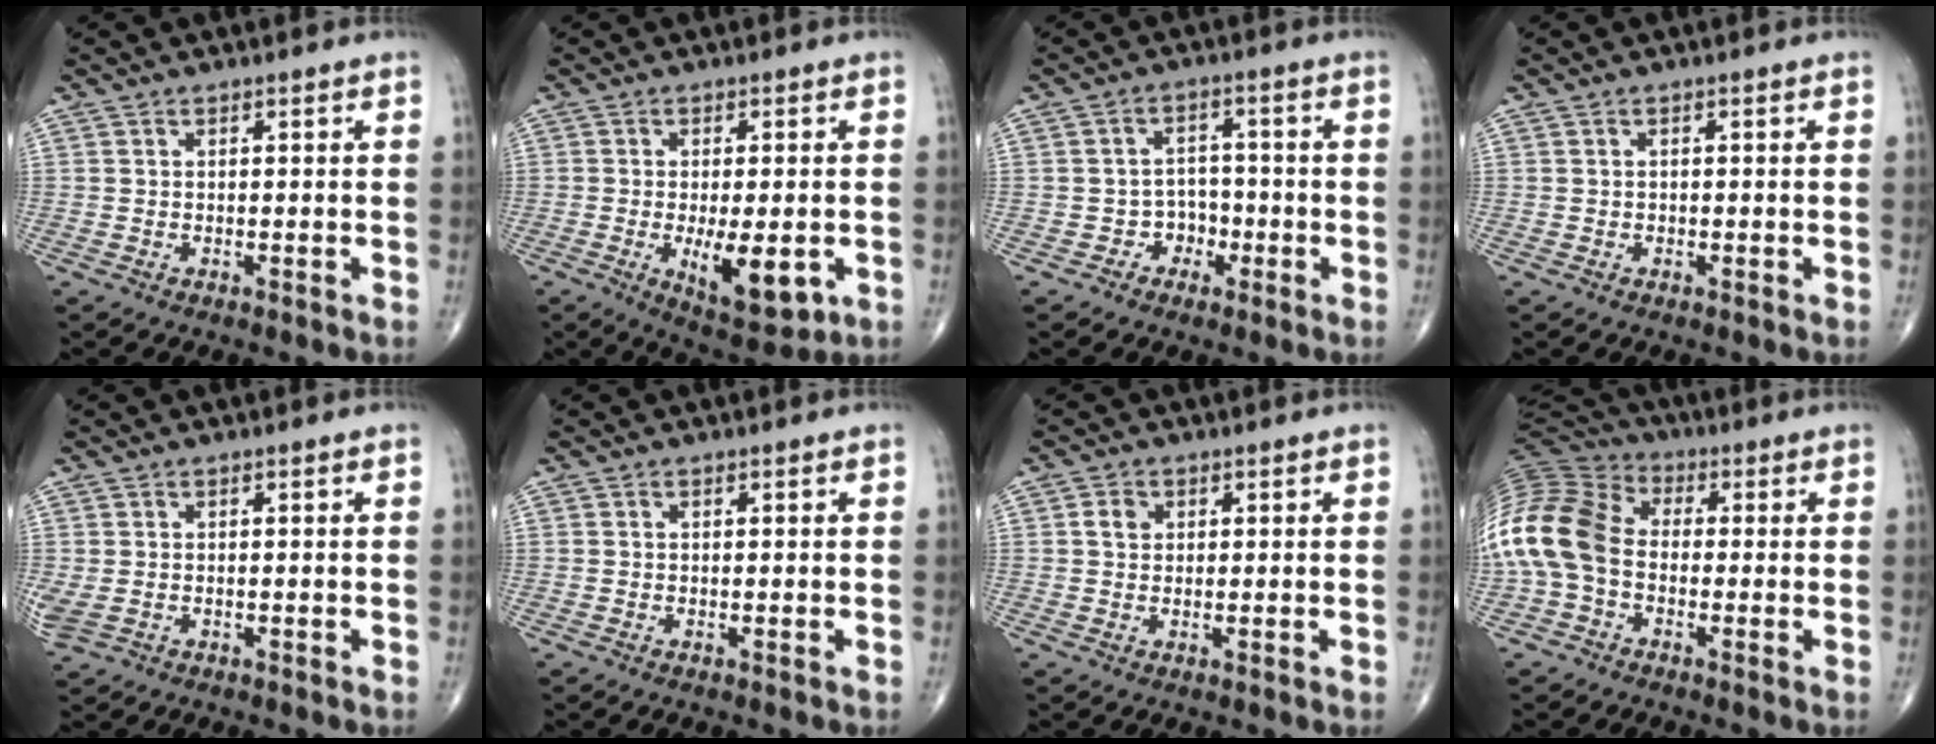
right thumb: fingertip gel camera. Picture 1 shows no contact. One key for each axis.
{"total": 10.5, "fx": -2.6, "fy": 4.3, "fz": 9.3, "tx": -0.128, "ty": -0.016, "tz": -0.029}
{"total": 4.4, "fx": -1.8, "fy": 3.8, "fz": 1.1, "tx": 0.016, "ty": 0.023, "tz": -0.032}
{"total": 0.5, "fx": 0.0, "fy": 0.5, "fz": 0.2, "tx": 0.000, "ty": 0.002, "tz": 0.002}
{"total": 2.8, "fx": -0.3, "fy": 2.0, "fz": 1.9, "tx": -0.059, "ty": 0.001, "tz": 0.003}
{"total": 0.0}
{"total": 2.5, "fx": 0.7, "fy": 2.0, "fz": 1.4, "tx": -0.016, "ty": 0.002, "tz": 0.012}
{"total": 17.0, "fx": -2.1, "fy": 12.2, "fz": 11.6, "tx": -0.263, "ty": 0.038, "tz": -0.049}